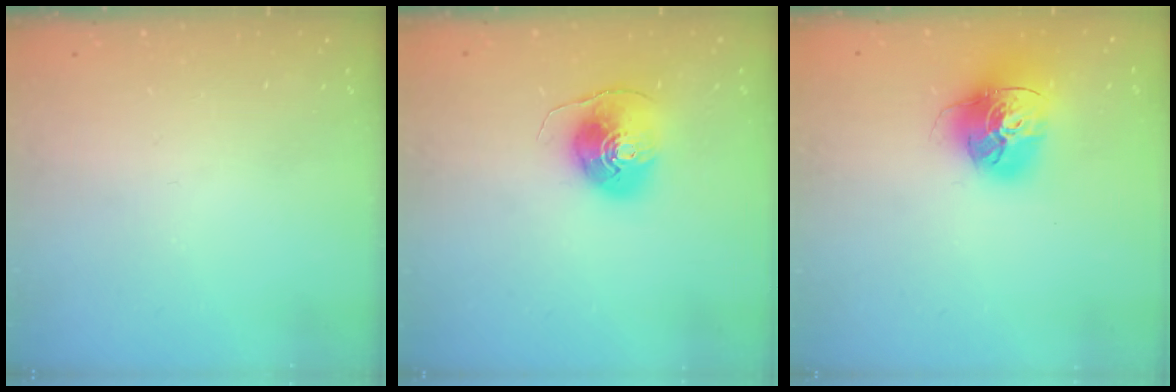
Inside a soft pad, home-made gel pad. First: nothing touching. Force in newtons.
{"total": 8.8, "press": 8.7, "slide": 1.0}
{"total": 17.4, "press": 17.3, "slide": 2.1}